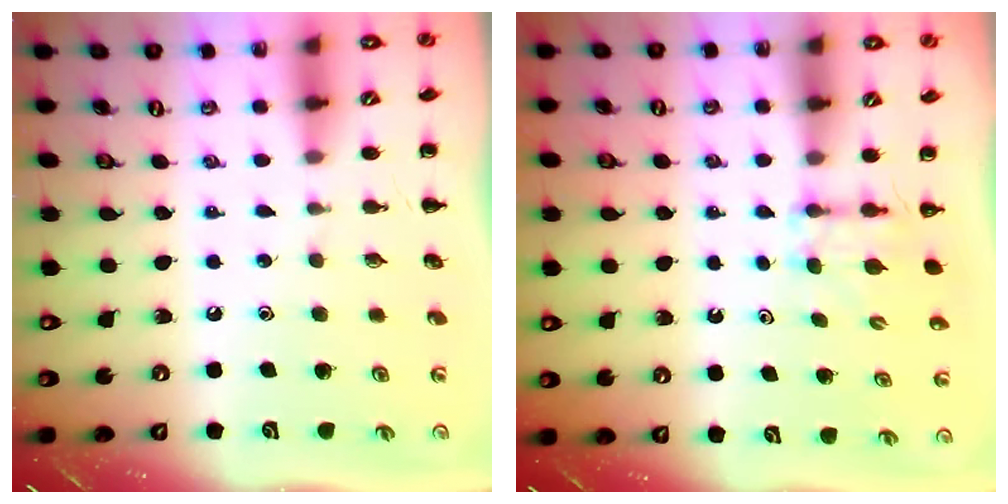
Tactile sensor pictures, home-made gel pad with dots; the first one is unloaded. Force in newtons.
{"total": 2.7, "press": 2.5, "slide": 1.1}